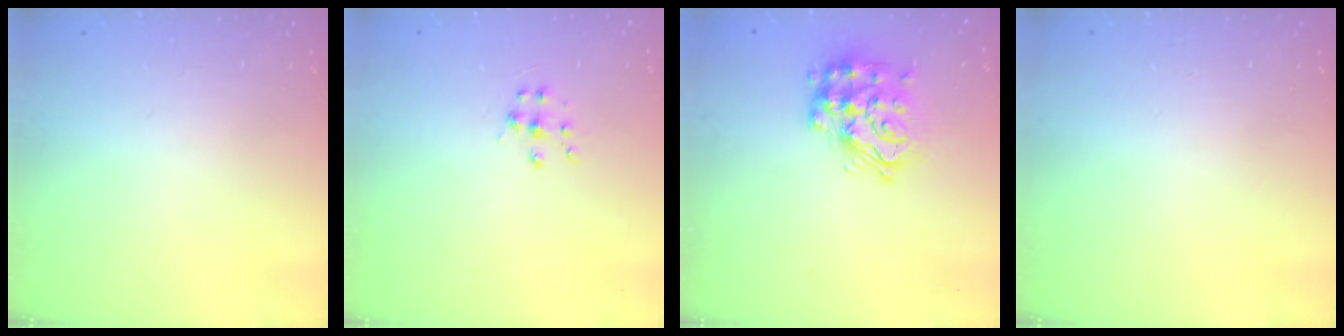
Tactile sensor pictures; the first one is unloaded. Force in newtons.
{"total": 6.3, "press": 6.3, "slide": 0.4}
{"total": 17.7, "press": 17.7, "slide": 1.0}
{"total": 0.0}